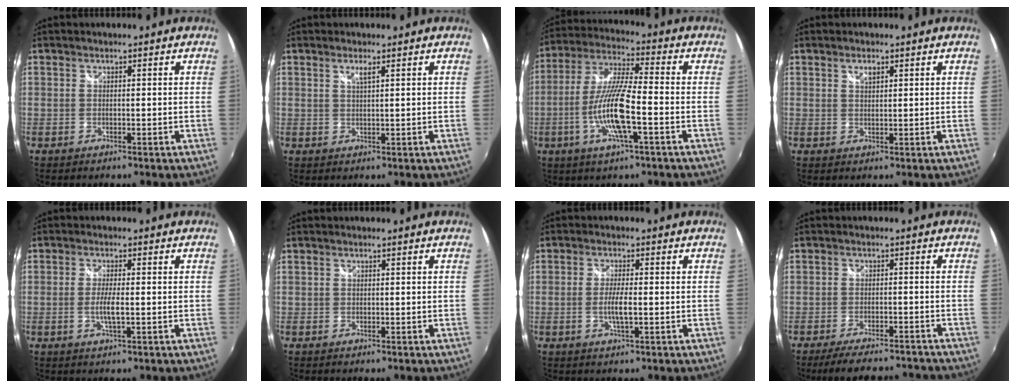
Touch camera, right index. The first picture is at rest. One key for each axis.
{"total": 1.6, "fx": 0.9, "fy": 0.1, "fz": 1.3, "tx": -0.023, "ty": 0.000, "tz": 0.015}
{"total": 12.9, "fx": -3.9, "fy": 1.7, "fz": 12.2, "tx": -0.247, "ty": -0.006, "tz": -0.076}
{"total": 1.7, "fx": 1.0, "fy": 0.7, "fz": 1.2, "tx": -0.020, "ty": 0.003, "tz": 0.017}
{"total": 3.6, "fx": -0.7, "fy": 0.4, "fz": 3.5, "tx": -0.067, "ty": -0.007, "tz": -0.013}
{"total": 0.0}
{"total": 3.8, "fx": -0.7, "fy": 0.4, "fz": 3.7, "tx": -0.070, "ty": -0.007, "tz": -0.014}
{"total": 11.5, "fx": -10.0, "fy": 3.3, "fz": 4.6, "tx": -0.100, "ty": -0.006, "tz": -0.141}